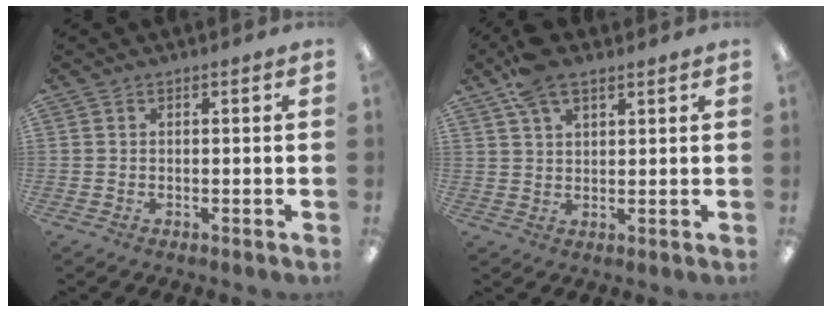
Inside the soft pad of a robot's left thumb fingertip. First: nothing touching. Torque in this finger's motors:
{"motor_torque": [0.70, 1.36, 0.56, -0.68, 0.01]}